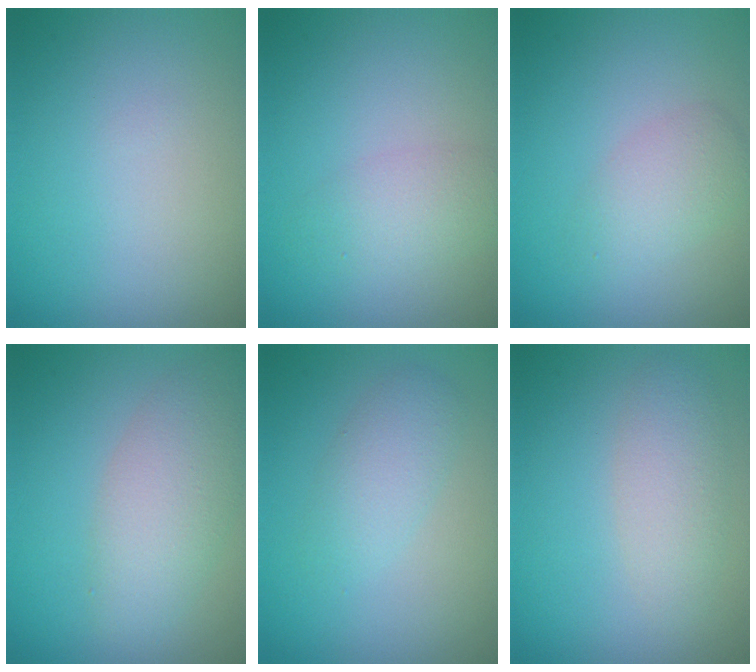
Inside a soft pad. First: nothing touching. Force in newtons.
{"total": 2.3, "press": 2.3, "slide": 0.0}
{"total": 2.5, "press": 2.5, "slide": 0.1}
{"total": 4.7, "press": 4.7, "slide": 0.3}
{"total": 2.5, "press": 2.5, "slide": 0.1}
{"total": 2.7, "press": 2.7, "slide": 0.2}